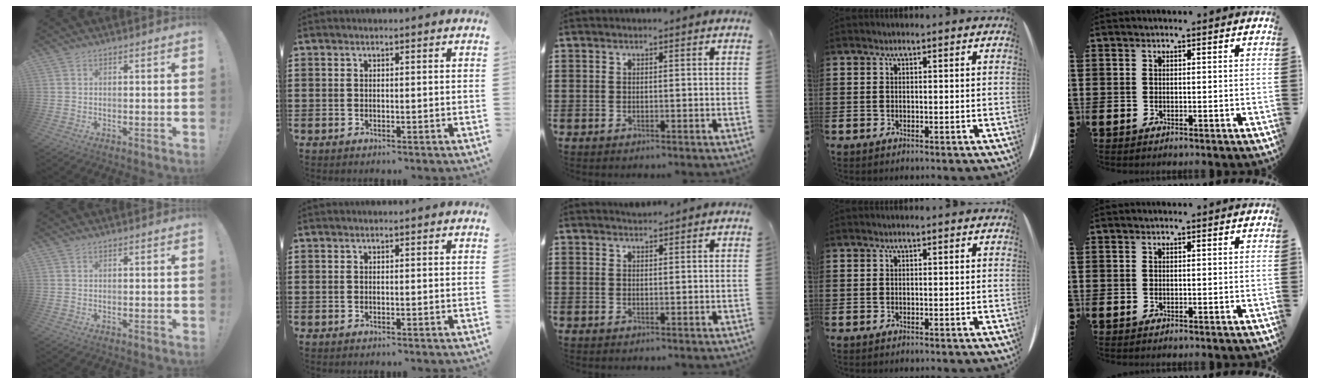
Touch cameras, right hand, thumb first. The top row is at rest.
{"middle": {"total": 1.1, "force": [1.1, 0.1, -0.2], "torque": [0.000, -0.001, 0.021]}}